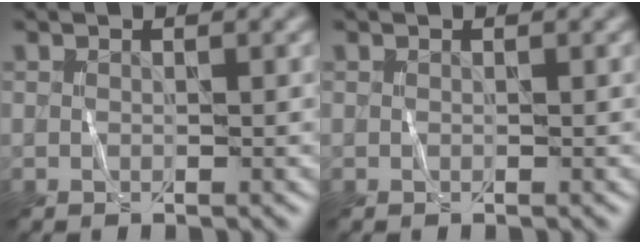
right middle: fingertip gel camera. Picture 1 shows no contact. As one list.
[{"total": 0.0}]